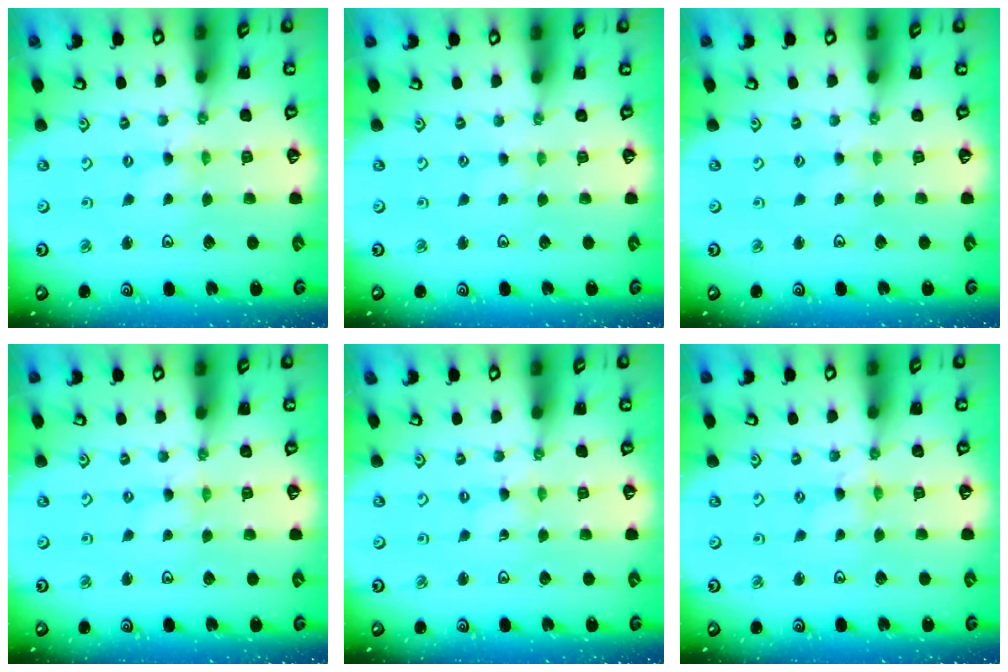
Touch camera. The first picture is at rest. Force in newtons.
{"total": 0.8, "press": 0.8, "slide": 0.3}
{"total": 0.0}
{"total": 0.0}
{"total": 0.0}
{"total": 0.0}